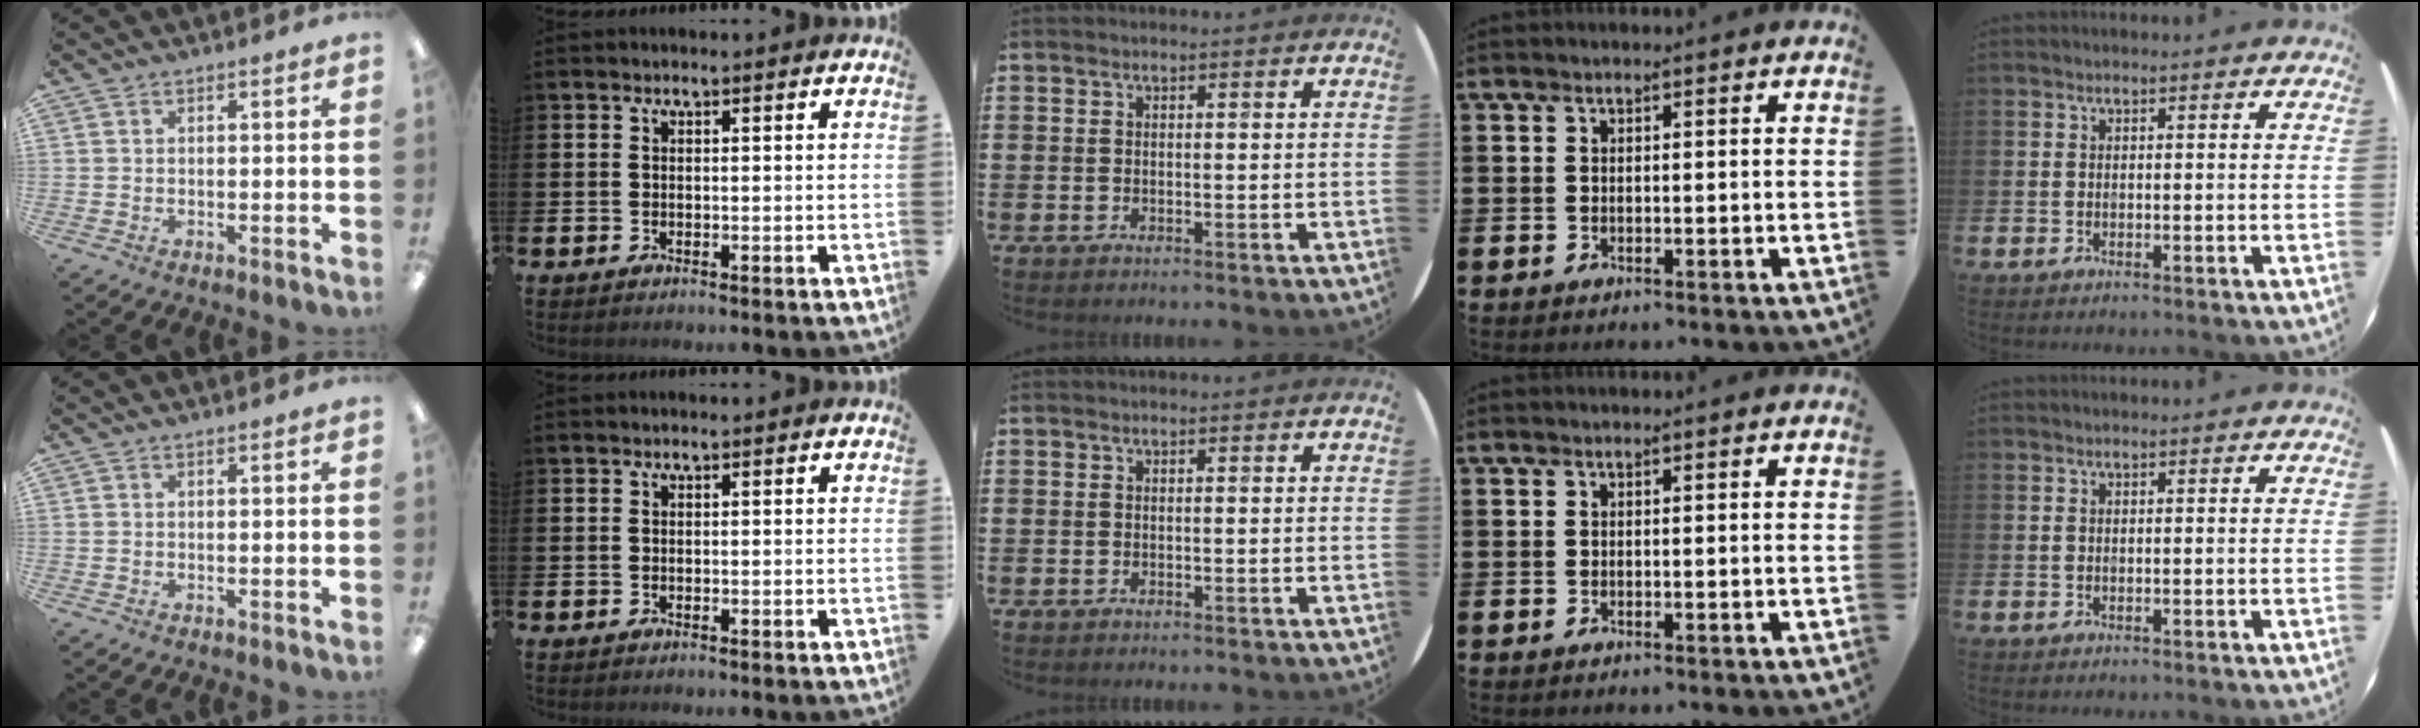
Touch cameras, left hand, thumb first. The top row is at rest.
{}